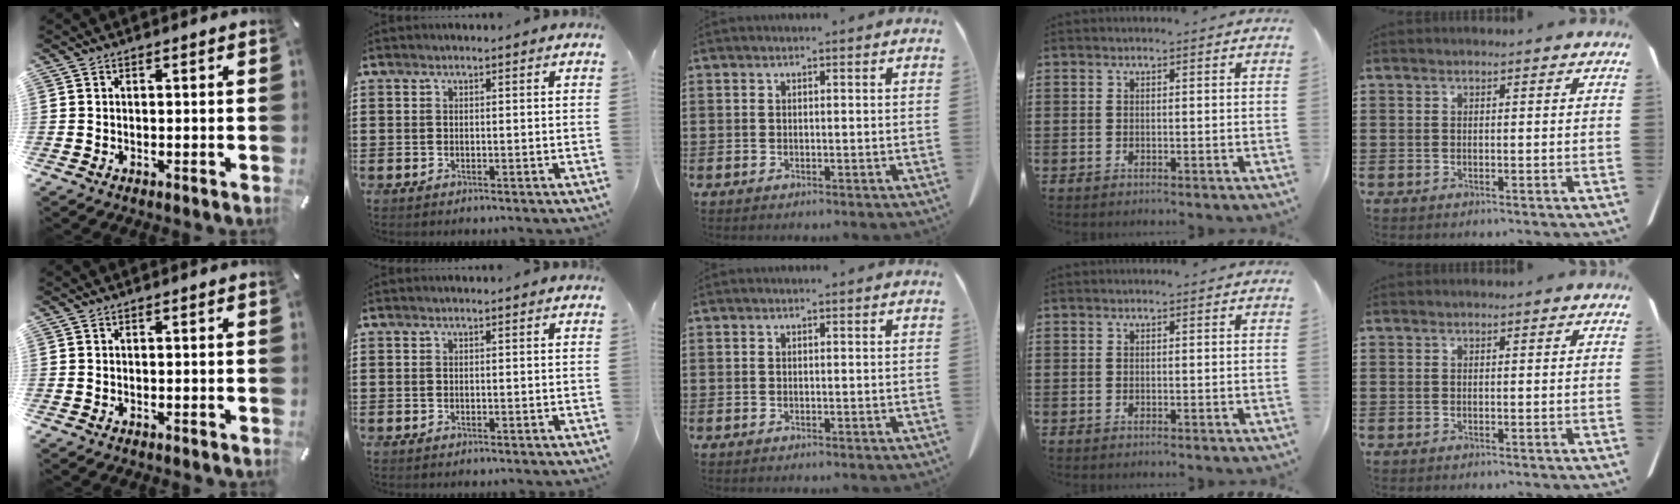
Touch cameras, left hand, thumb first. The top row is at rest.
{}